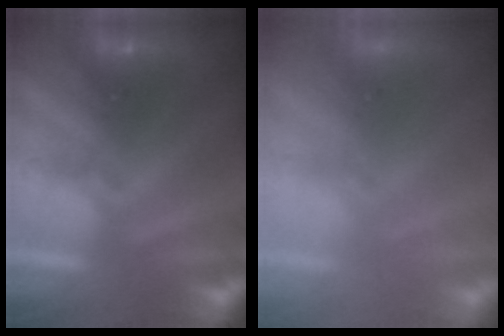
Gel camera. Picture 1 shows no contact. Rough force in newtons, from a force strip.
{"total": 8.8}